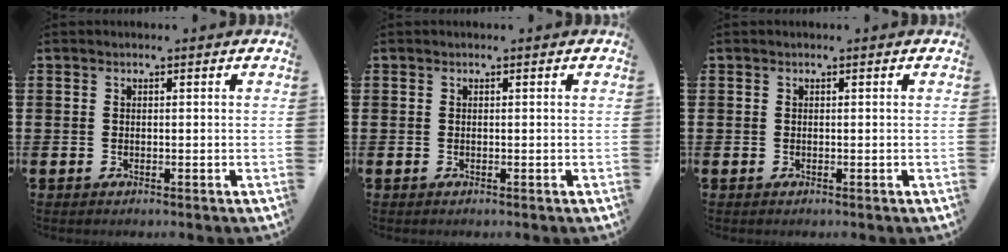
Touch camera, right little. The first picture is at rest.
{"total": 0.0}
{"total": 0.0}